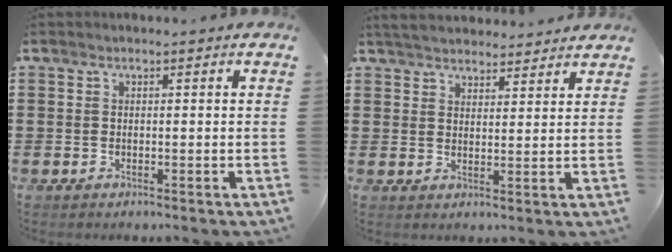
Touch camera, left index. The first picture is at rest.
{"total": 3.8, "force": [3.7, 0.7, 0.3], "torque": [-0.020, -0.011, 0.069]}